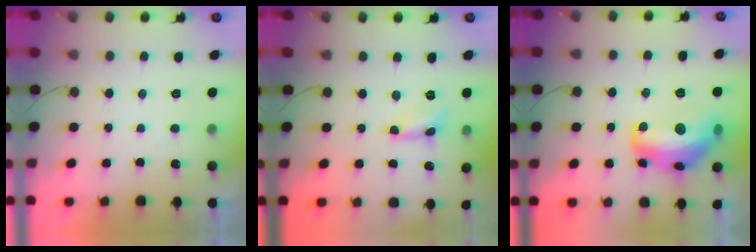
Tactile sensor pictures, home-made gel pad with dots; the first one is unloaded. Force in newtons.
{"total": 2.4, "press": 2.4, "slide": 0.2}
{"total": 15.3, "press": 15.3, "slide": 1.1}